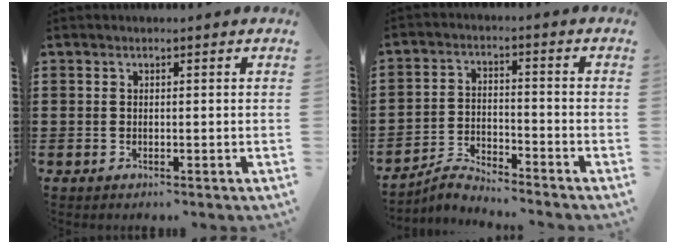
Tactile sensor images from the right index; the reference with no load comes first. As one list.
[{"total": 3.8, "force": [-3.7, 0.2, 0.4], "torque": [-0.014, 0.005, -0.078]}]